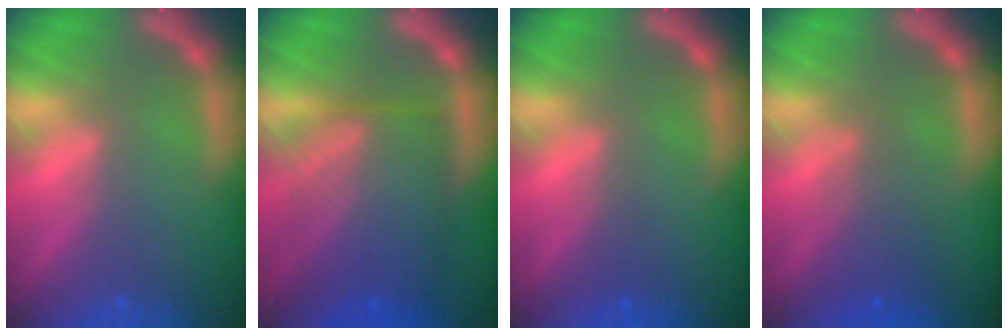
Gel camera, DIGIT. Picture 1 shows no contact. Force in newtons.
{"total": 9.5}
{"total": 1.0}
{"total": 3.0}